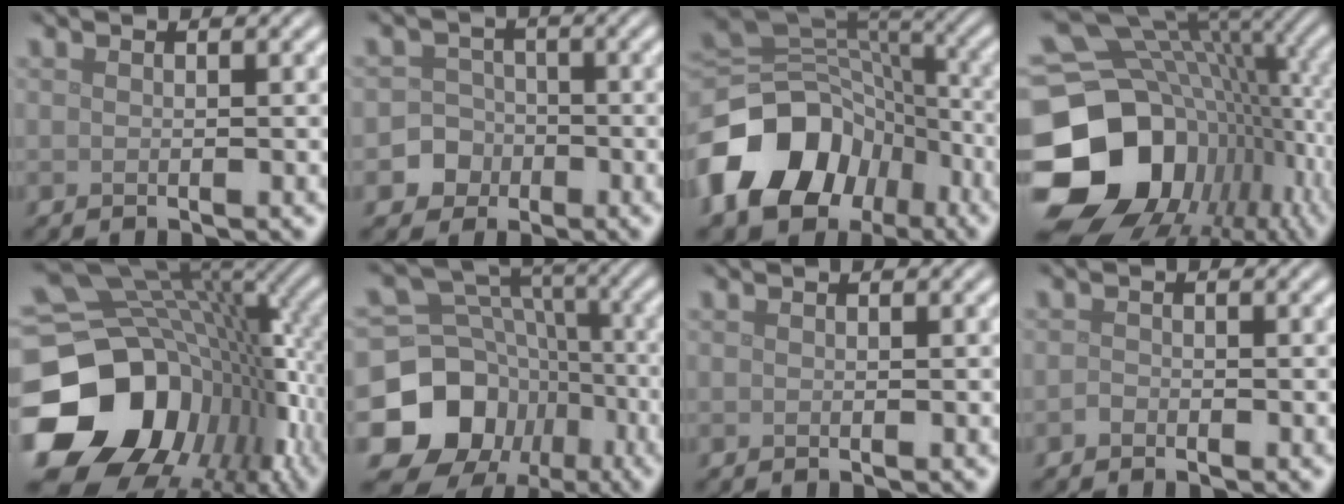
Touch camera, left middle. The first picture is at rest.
{"total": 4.4, "force": [-1.8, 4.0, 0.5], "torque": [0.023, -0.001, -0.051]}
{"total": 13.8, "force": [-5.9, 10.4, 6.9], "torque": [-0.153, -0.005, -0.107]}
{"total": 19.5, "force": [-2.9, 14.9, 12.2], "torque": [-0.264, -0.022, -0.022]}
{"total": 19.4, "force": [-4.3, 15.2, 11.3], "torque": [-0.251, -0.029, -0.058]}
{"total": 14.7, "force": [-6.2, 12.2, 5.4], "torque": [-0.130, 0.002, -0.117]}
{"total": 0.0}
{"total": 0.6, "force": [-0.4, 0.4, 0.2], "torque": [-0.003, -0.001, -0.010]}